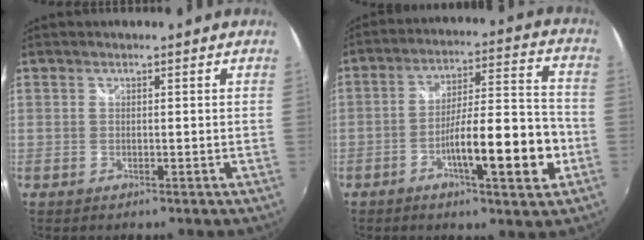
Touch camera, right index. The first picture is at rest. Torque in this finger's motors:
{"motor_torque": [2.14, 0.00, 0.93, 0.14]}